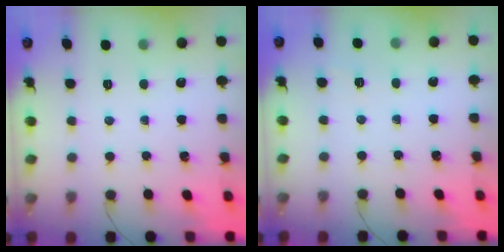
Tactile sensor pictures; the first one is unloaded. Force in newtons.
{"total": 3.6, "press": 3.3, "slide": 1.3}